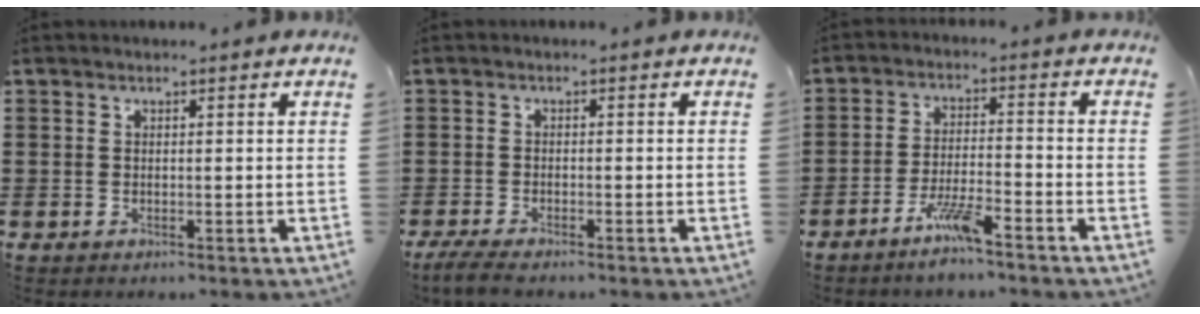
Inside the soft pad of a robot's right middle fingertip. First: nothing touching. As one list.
[{"total": 2.9, "force": [-2.7, 0.3, 1.2], "torque": [-0.035, -0.005, -0.057]}, {"total": 5.6, "force": [-4.1, 0.5, 3.7], "torque": [-0.083, -0.006, -0.077]}]